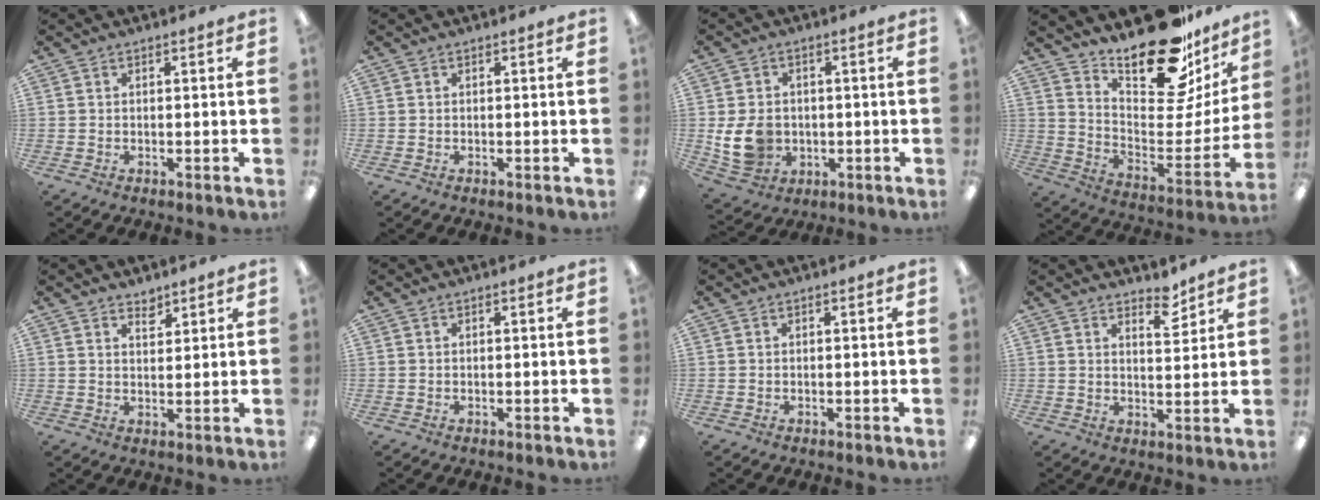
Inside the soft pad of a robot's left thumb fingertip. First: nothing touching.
{"total": 0.0}
{"total": 9.5, "force": [-1.0, 7.8, 5.3], "torque": [-0.112, 0.012, -0.014]}
{"total": 24.2, "force": [19.4, 8.3, 11.9], "torque": [-0.152, -0.147, 0.324]}
{"total": 3.1, "force": [2.7, 1.2, 0.6], "torque": [0.008, -0.023, 0.046]}
{"total": 0.0}
{"total": 0.0}
{"total": 5.1, "force": [4.4, 1.8, 1.7], "torque": [-0.003, -0.036, 0.074]}